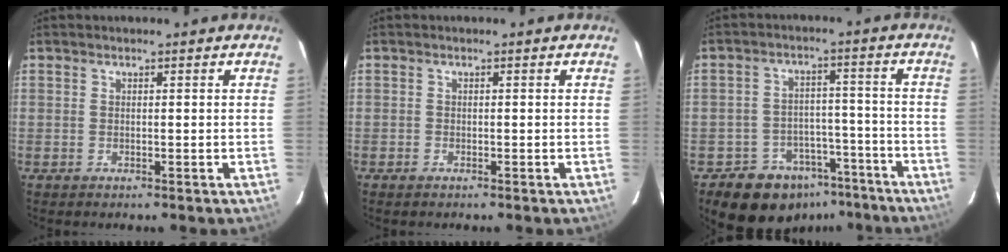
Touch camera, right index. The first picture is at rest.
{"total": 0.7, "force": [-0.6, 0.3, 0.2], "torque": [-0.004, 0.001, -0.013]}
{"total": 12.7, "force": [-9.0, 8.4, 3.2], "torque": [-0.069, 0.037, -0.110]}